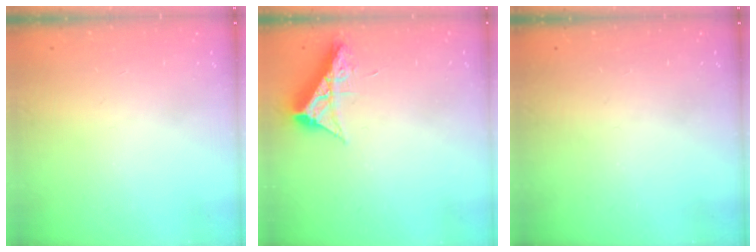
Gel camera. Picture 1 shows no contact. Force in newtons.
{"total": 8.9, "press": 8.9, "slide": 0.3}
{"total": 0.0}